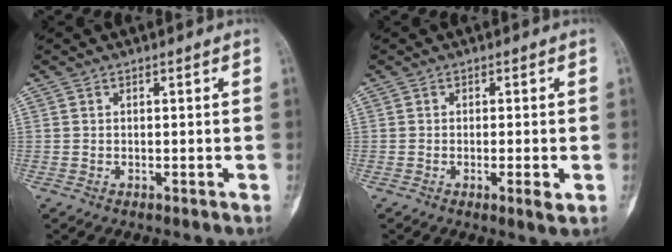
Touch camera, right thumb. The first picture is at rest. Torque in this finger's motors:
{"motor_torque": [-0.57, -0.28, 0.22, 0.06, 0.04]}